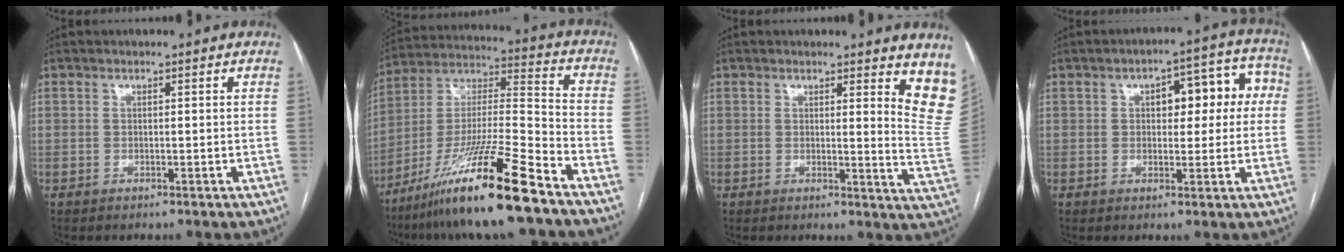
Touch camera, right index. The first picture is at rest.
{"total": 18.9, "force": [-12.9, -0.1, 13.7], "torque": [-0.284, -0.030, -0.236]}
{"total": 8.8, "force": [6.9, 1.5, 5.2], "torque": [-0.041, -0.042, 0.049]}
{"total": 9.1, "force": [1.6, 4.3, 7.8], "torque": [-0.087, 0.043, 0.021]}